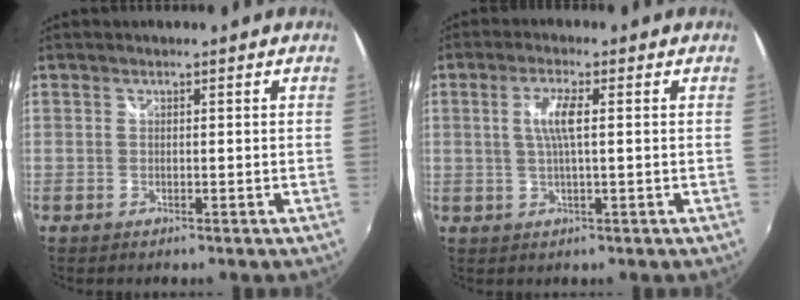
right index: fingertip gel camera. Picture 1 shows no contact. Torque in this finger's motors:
{"motor_torque": [0.88, 0.08, 0.38, 0.10]}